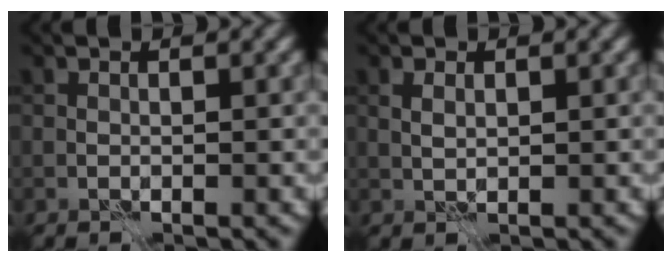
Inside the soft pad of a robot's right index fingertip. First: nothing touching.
{"total": 1.2, "force": [0.5, 0.6, 0.9], "torque": [-0.023, 0.001, 0.011]}